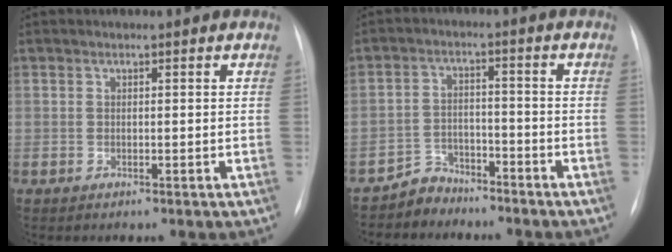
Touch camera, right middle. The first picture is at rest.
{"total": 4.5, "force": [-4.0, 2.0, -0.8], "torque": [0.017, 0.006, -0.075]}